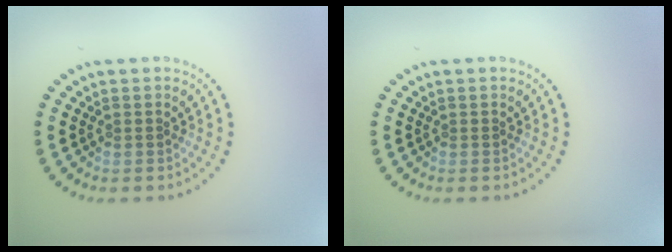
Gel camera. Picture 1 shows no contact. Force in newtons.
{"total": 0.0}